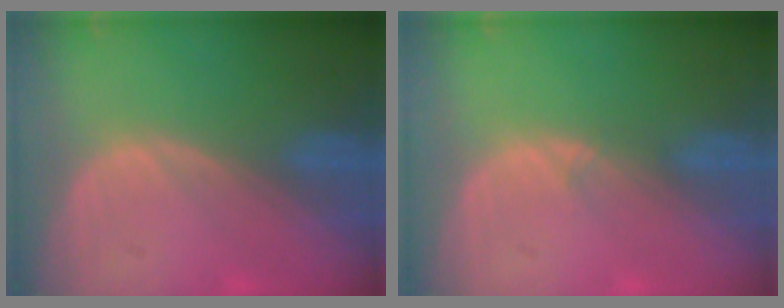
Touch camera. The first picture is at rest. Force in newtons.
{"total": 0.6, "press": 0.6, "slide": 0.1}